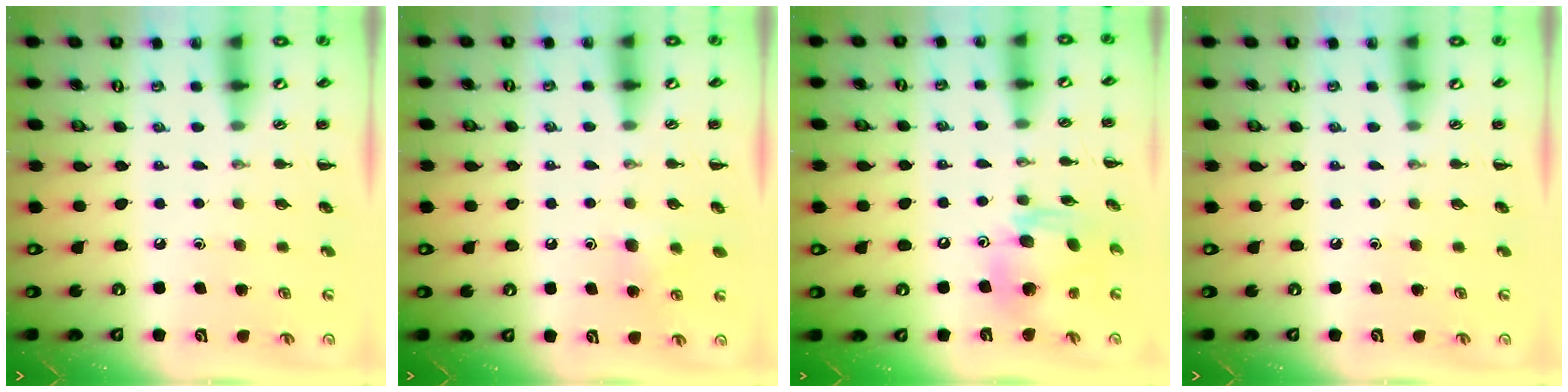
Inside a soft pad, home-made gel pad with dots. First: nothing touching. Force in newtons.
{"total": 5.5, "press": 5.2, "slide": 1.9}
{"total": 13.9, "press": 13.2, "slide": 4.2}
{"total": 0.0}